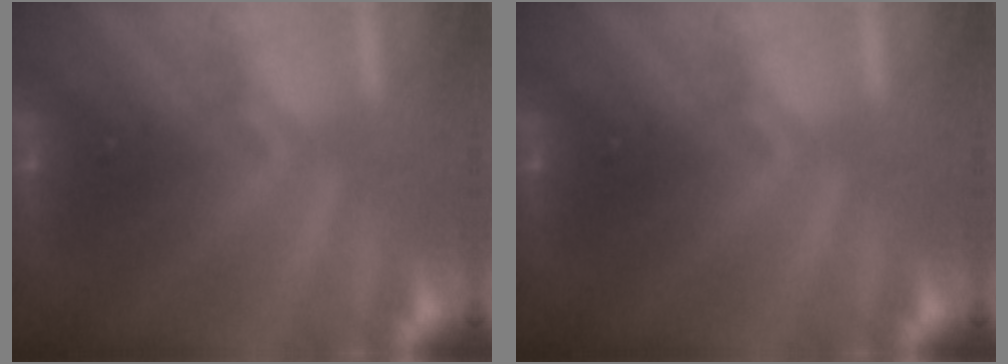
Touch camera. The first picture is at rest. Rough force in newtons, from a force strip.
{"total": 0.0}